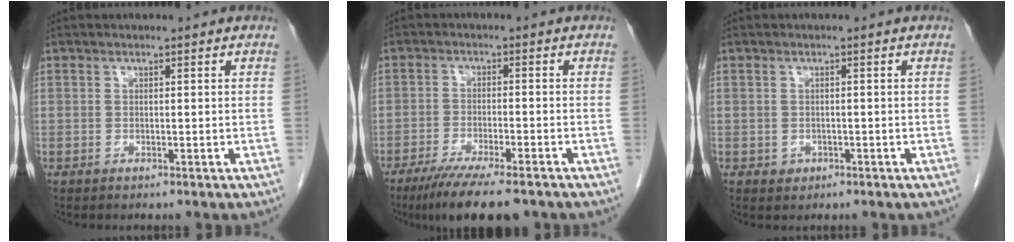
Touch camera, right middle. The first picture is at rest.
{"total": 11.1, "force": [-8.5, 1.5, 7.0], "torque": [-0.107, -0.023, -0.132]}
{"total": 1.2, "force": [-0.5, 1.0, 0.3], "torque": [-0.007, 0.002, -0.003]}